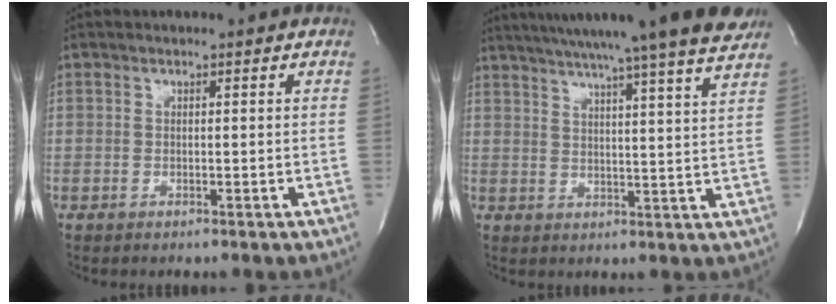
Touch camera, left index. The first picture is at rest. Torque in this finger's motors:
{"motor_torque": [0.20, -0.31, 0.87, 0.20]}